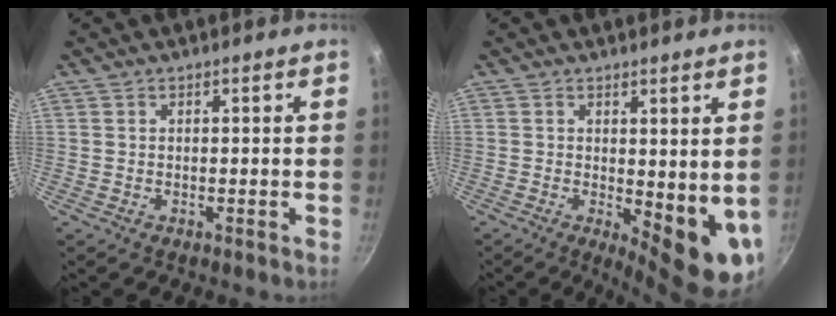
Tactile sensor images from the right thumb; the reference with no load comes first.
{"total": 9.4, "force": [0.3, 3.8, 8.6], "torque": [-0.090, -0.019, 0.013]}